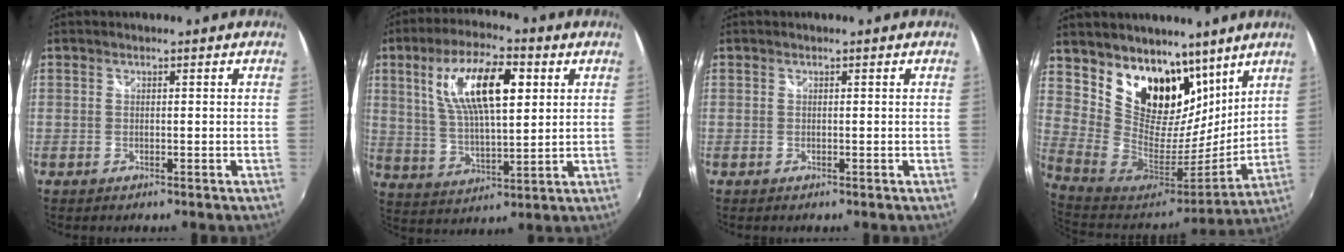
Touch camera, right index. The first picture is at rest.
{"total": 15.0, "force": [5.0, 5.3, 13.1], "torque": [-0.242, 0.014, 0.095]}
{"total": 0.0}
{"total": 20.9, "force": [12.3, 13.7, 9.8], "torque": [-0.208, -0.010, 0.235]}